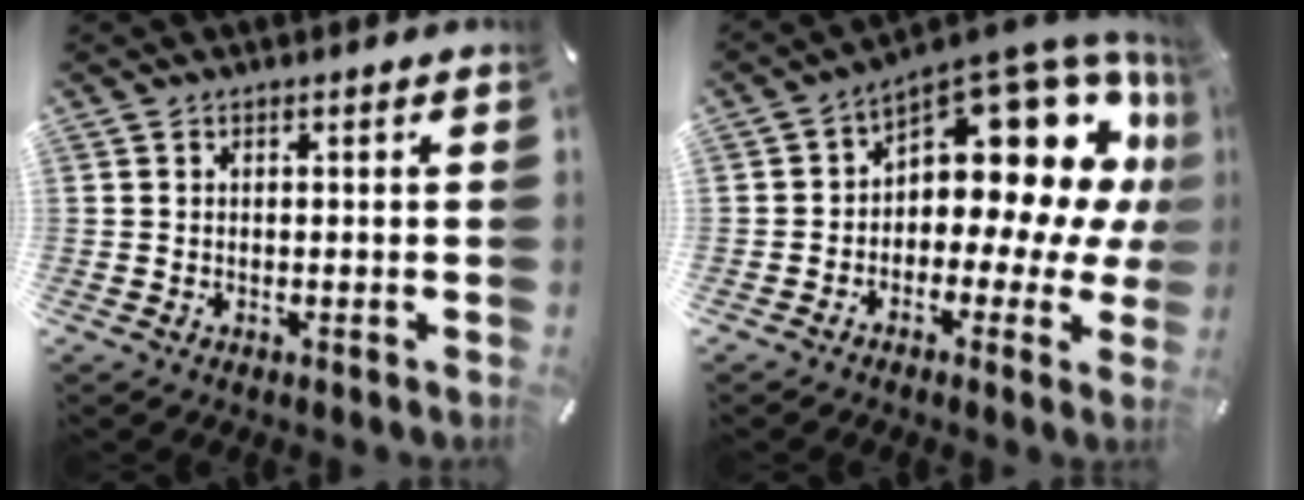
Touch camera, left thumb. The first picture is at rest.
{"total": 17.1, "force": [8.1, 9.1, 12.0], "torque": [-0.144, -0.082, 0.132]}